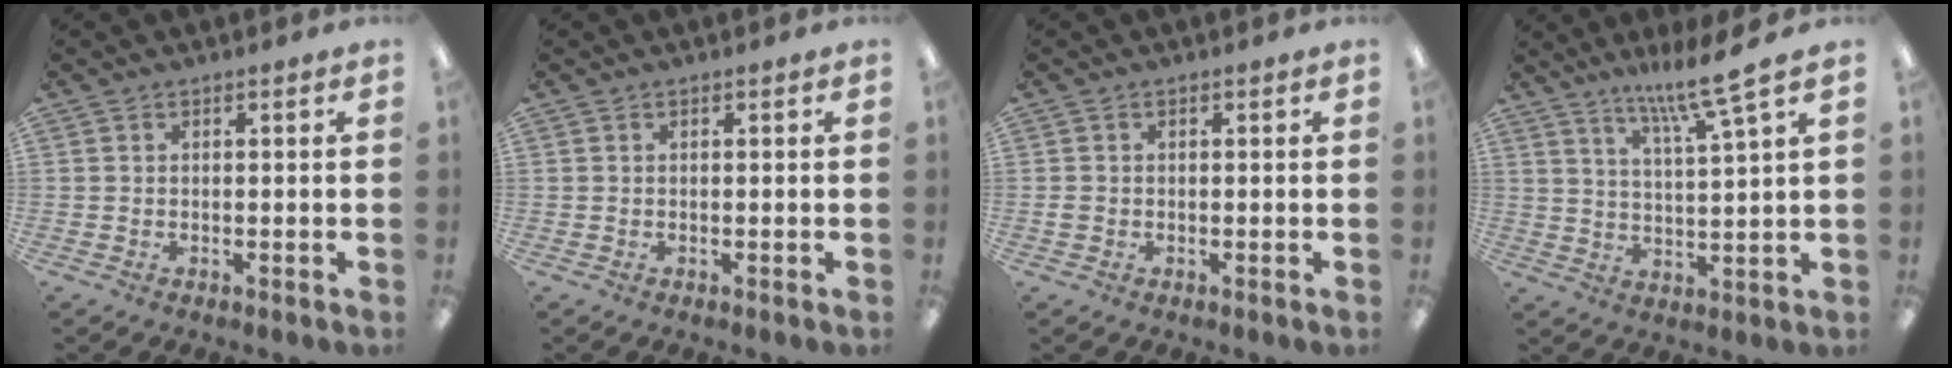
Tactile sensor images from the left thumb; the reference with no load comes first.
{"total": 0.0}
{"total": 1.0, "force": [-0.3, 0.9, 0.1], "torque": [-0.002, 0.005, -0.007]}
{"total": 9.8, "force": [7.5, 0.3, 6.3], "torque": [-0.117, -0.039, 0.126]}